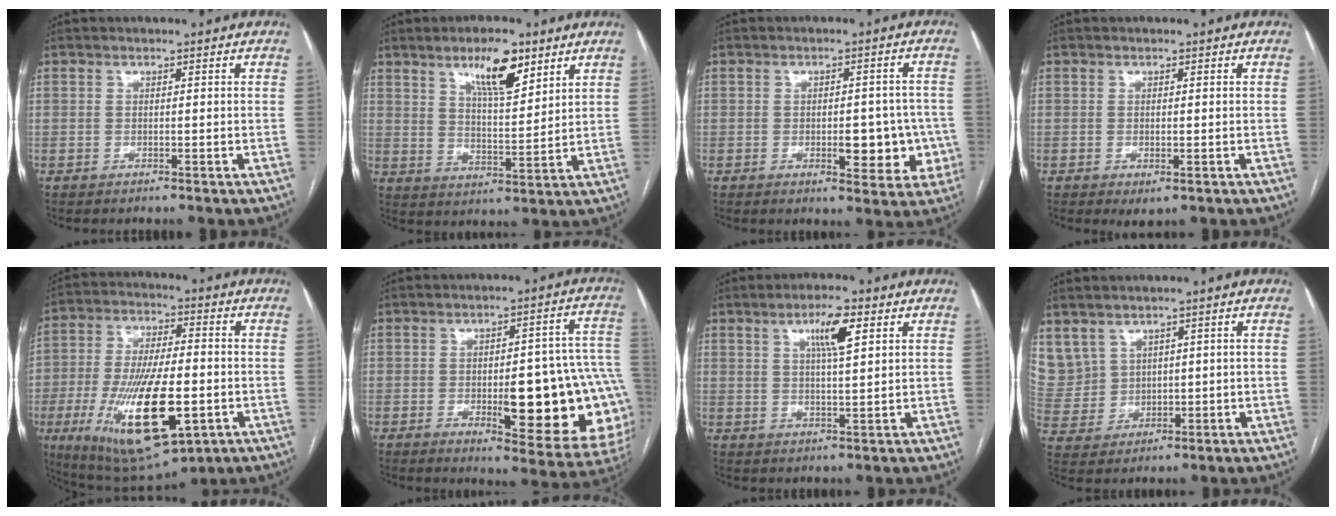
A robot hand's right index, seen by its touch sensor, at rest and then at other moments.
{"total": 9.4, "force": [5.9, 2.6, 6.9], "torque": [-0.119, -0.001, 0.103]}
{"total": 7.8, "force": [-2.0, 3.5, 6.7], "torque": [-0.069, 0.012, -0.020]}
{"total": 2.3, "force": [-0.9, 0.9, 1.9], "torque": [-0.026, -0.004, -0.006]}
{"total": 20.8, "force": [-6.2, 7.5, 18.4], "torque": [-0.357, -0.015, -0.089]}
{"total": 21.6, "force": [-4.0, 6.0, 20.4], "torque": [-0.161, 0.024, -0.029]}
{"total": 6.0, "force": [2.7, 0.9, 5.3], "torque": [-0.094, 0.002, 0.045]}
{"total": 10.4, "force": [4.9, 8.9, 2.2], "torque": [-0.083, 0.041, 0.129]}